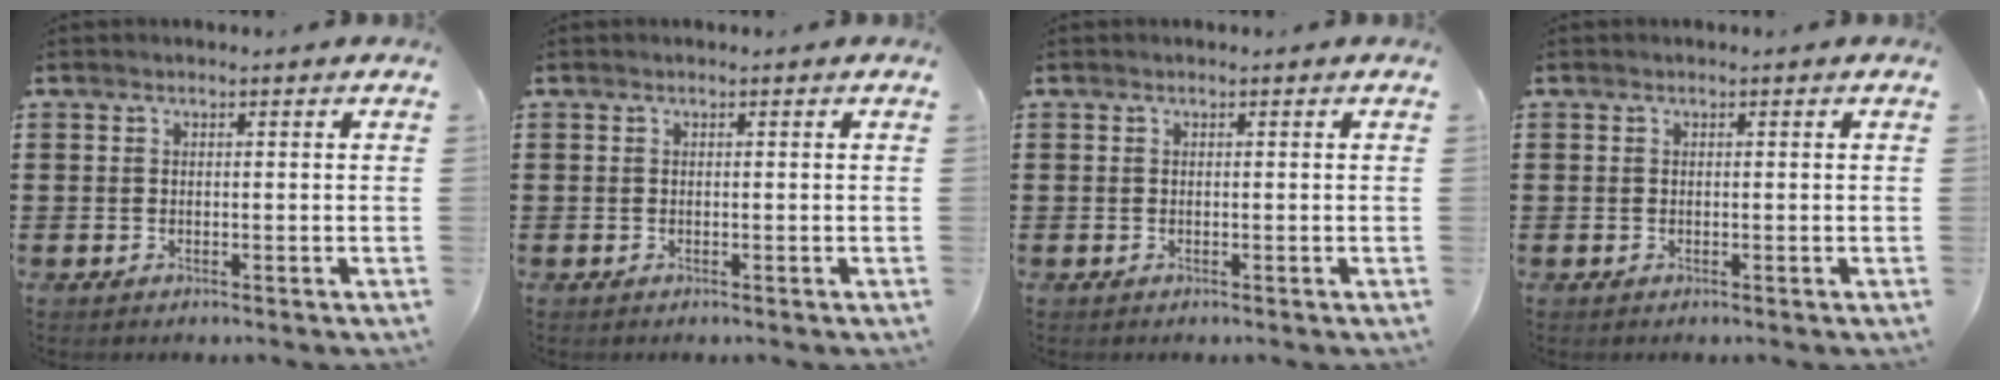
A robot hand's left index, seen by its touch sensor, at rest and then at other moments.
{"total": 0.0}
{"total": 0.0}
{"total": 0.0}